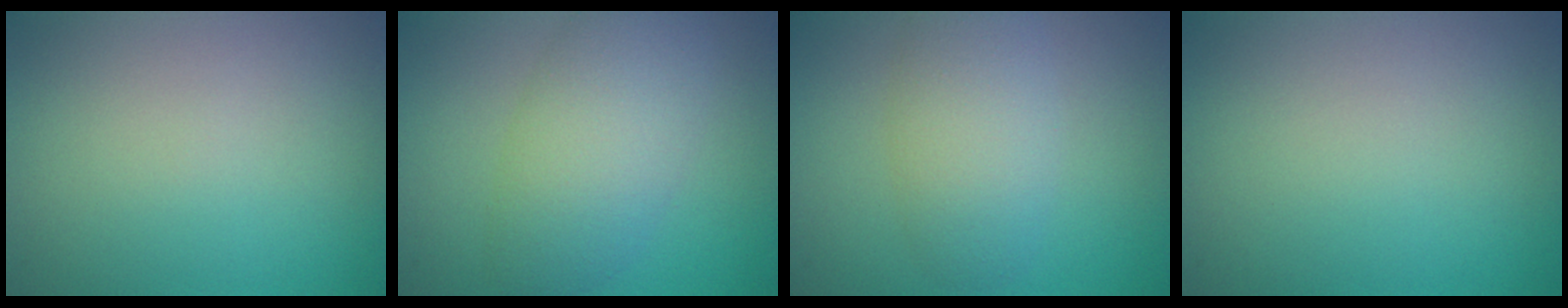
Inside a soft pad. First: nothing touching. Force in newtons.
{"total": 5.7, "press": 5.7, "slide": 0.3}
{"total": 4.3, "press": 4.3, "slide": 0.1}
{"total": 0.0}